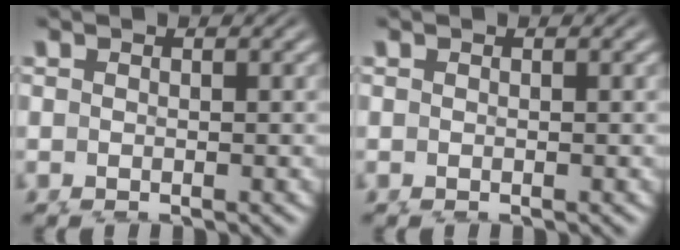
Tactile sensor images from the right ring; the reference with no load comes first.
{"total": 0.0}